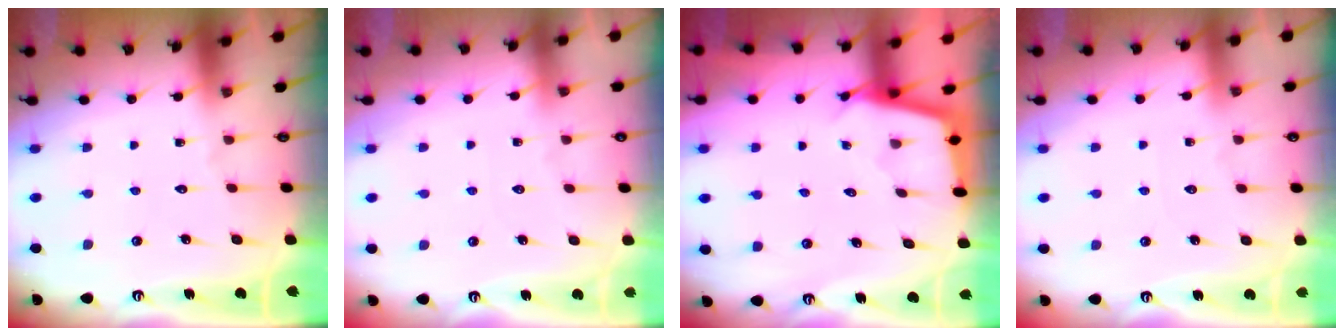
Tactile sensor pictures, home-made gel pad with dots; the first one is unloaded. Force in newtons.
{"total": 2.4, "press": 2.4, "slide": 0.3}
{"total": 2.5, "press": 2.5, "slide": 0.2}
{"total": 1.5, "press": 1.4, "slide": 0.2}